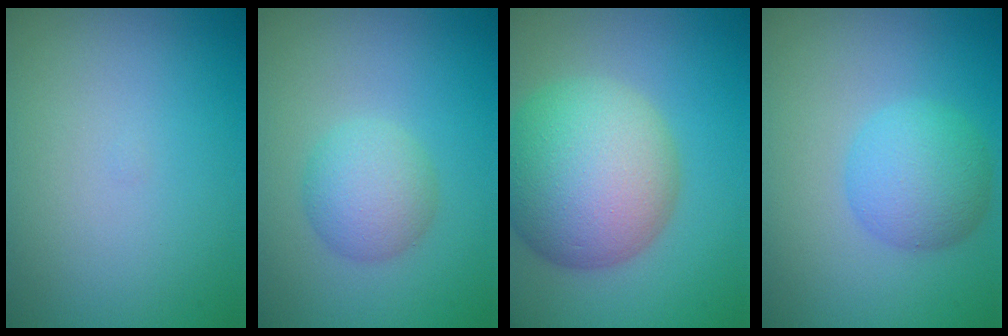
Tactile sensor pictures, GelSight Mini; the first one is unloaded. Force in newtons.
{"total": 3.2, "press": 3.2, "slide": 0.1}
{"total": 10.7, "press": 10.7, "slide": 0.1}
{"total": 4.0, "press": 4.0, "slide": 0.1}